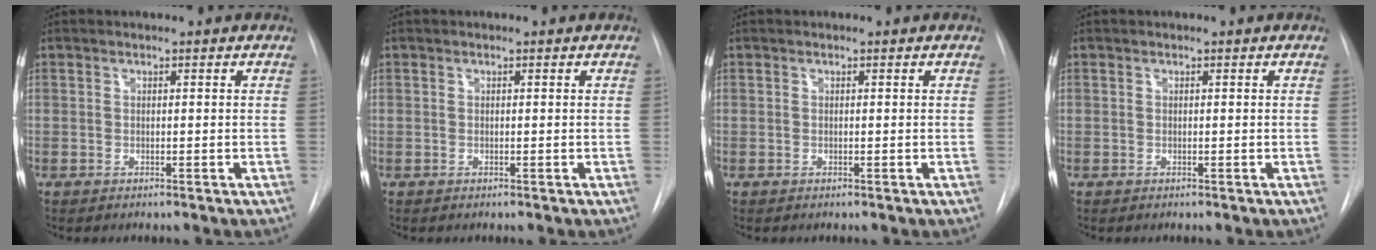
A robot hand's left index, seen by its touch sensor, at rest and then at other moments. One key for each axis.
{"total": 0.0}
{"total": 0.0}
{"total": 0.0}